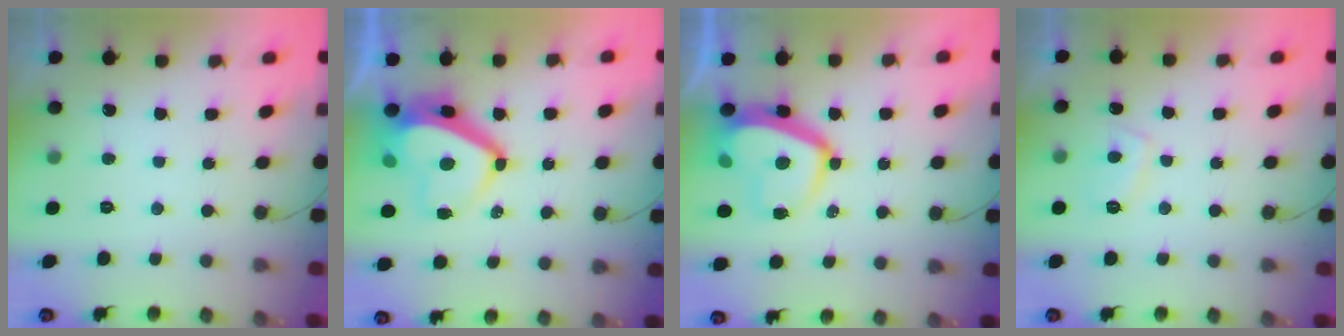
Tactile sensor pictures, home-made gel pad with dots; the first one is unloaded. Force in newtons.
{"total": 10.4, "press": 10.3, "slide": 0.9}
{"total": 12.2, "press": 12.2, "slide": 0.9}
{"total": 4.6, "press": 4.5, "slide": 1.0}